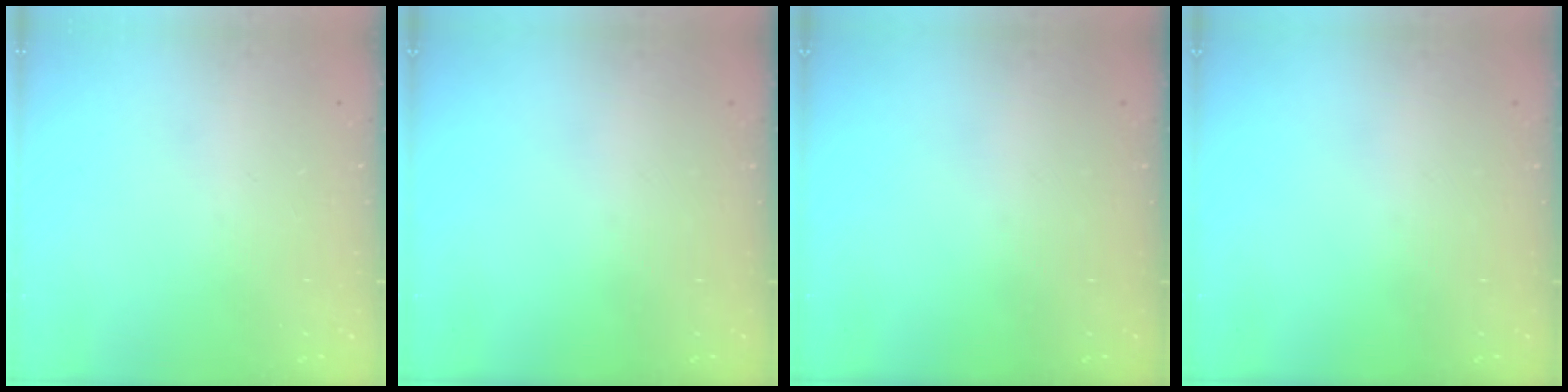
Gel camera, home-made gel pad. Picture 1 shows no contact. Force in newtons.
{"total": 0.0}
{"total": 0.0}
{"total": 0.0}